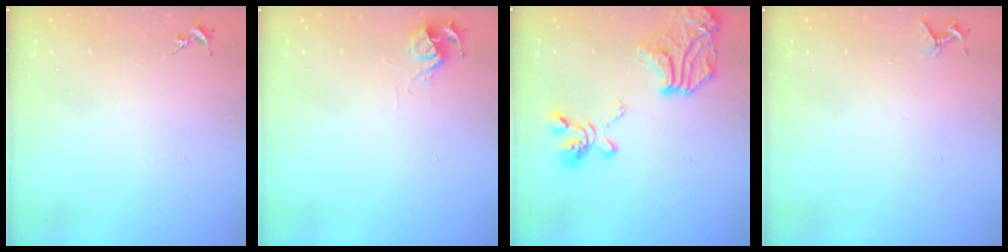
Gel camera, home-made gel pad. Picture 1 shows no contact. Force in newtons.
{"total": 6.0, "press": 6.0, "slide": 0.6}
{"total": 25.0, "press": 24.9, "slide": 2.6}
{"total": 4.2, "press": 4.2, "slide": 0.4}